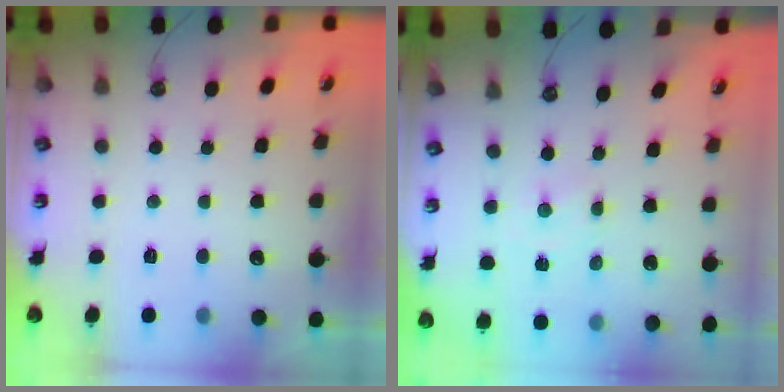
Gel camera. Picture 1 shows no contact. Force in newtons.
{"total": 1.4, "press": 1.4, "slide": 0.2}